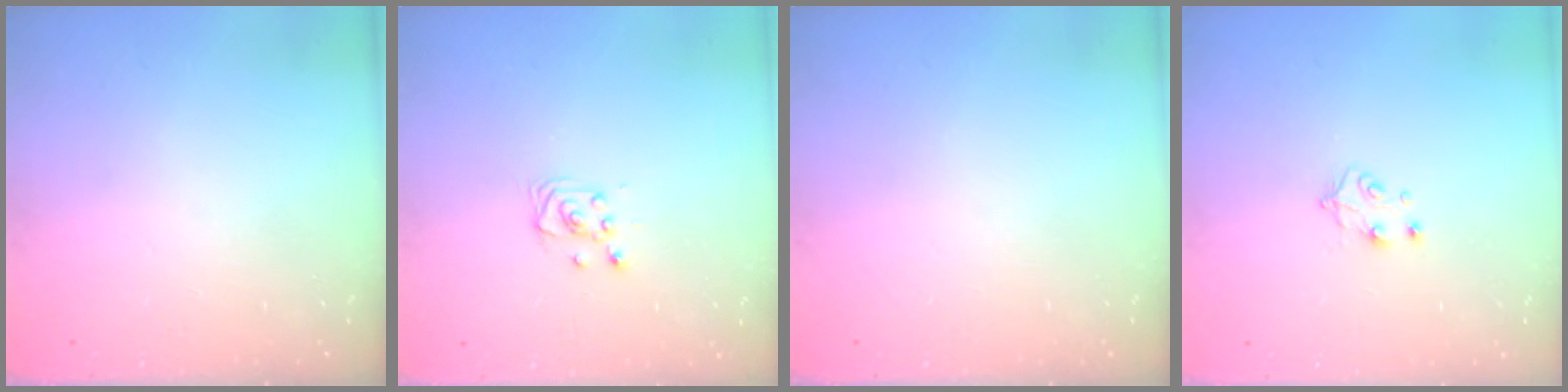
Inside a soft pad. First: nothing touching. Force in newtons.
{"total": 2.9, "press": 2.9, "slide": 0.4}
{"total": 0.0}
{"total": 5.3, "press": 5.2, "slide": 0.8}